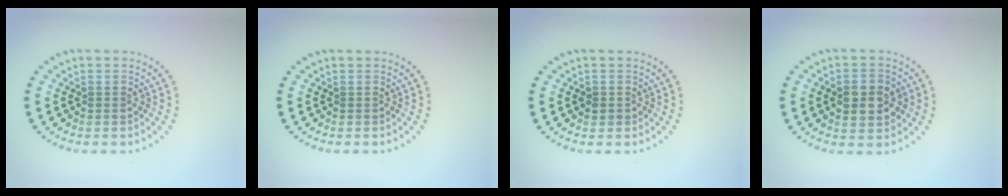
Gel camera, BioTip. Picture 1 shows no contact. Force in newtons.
{"total": 0.0}
{"total": 1.0, "press": 1.0, "slide": 0.4}
{"total": 3.9, "press": 3.9, "slide": 0.2}